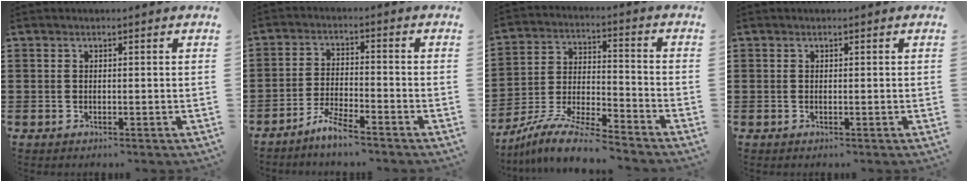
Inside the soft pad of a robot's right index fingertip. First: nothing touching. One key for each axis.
{"total": 4.4, "fx": -4.1, "fy": 0.0, "fz": 1.5, "tx": -0.042, "ty": -0.002, "tz": -0.084}
{"total": 9.8, "fx": -9.1, "fy": 0.5, "fz": 3.7, "tx": -0.076, "ty": 0.010, "tz": -0.183}
{"total": 0.0}